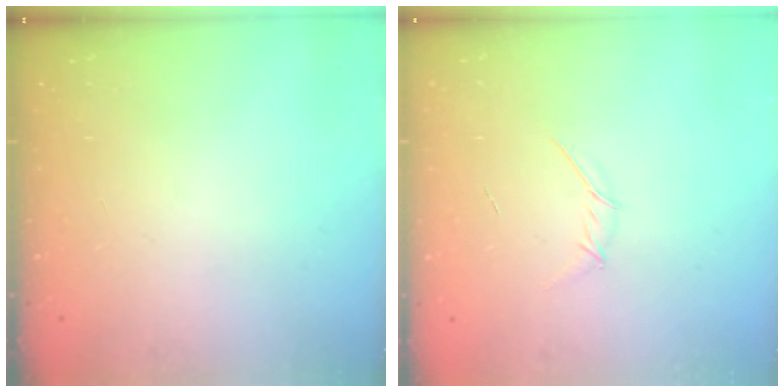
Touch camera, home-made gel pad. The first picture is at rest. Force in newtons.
{"total": 3.4, "press": 3.3, "slide": 0.9}